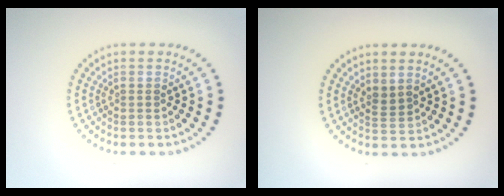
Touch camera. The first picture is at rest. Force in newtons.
{"total": 1.2, "press": 0.9, "slide": 0.8}